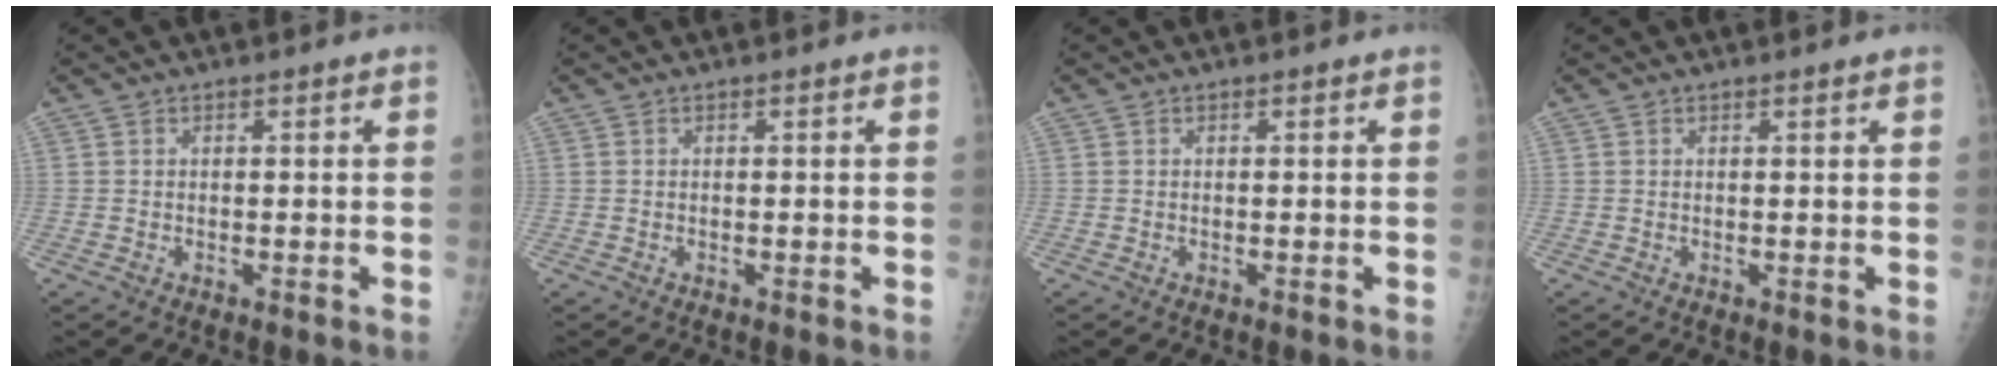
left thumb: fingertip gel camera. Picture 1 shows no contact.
{"total": 0.0}
{"total": 0.0}
{"total": 0.8, "force": [0.6, -0.1, 0.4], "torque": [-0.010, 0.001, 0.012]}